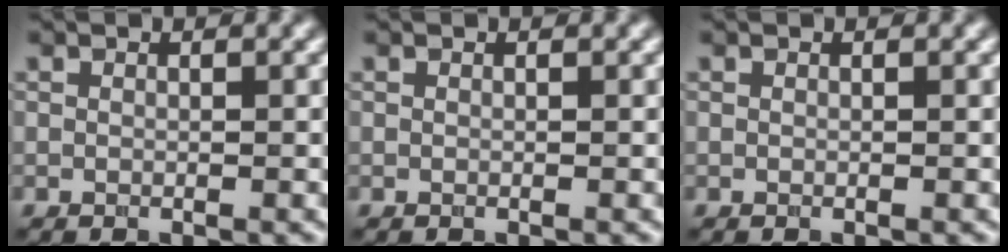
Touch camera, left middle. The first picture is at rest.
{"total": 0.0}
{"total": 0.0}